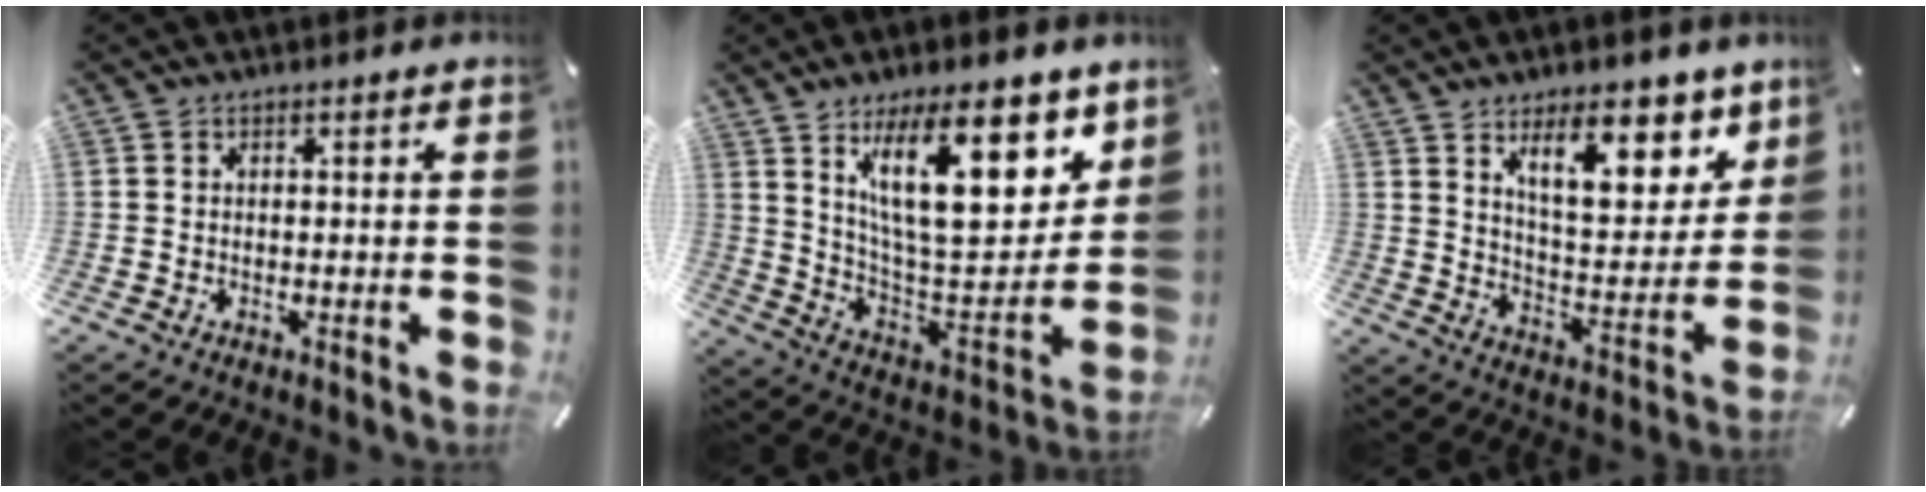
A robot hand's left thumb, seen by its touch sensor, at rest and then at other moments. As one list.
[{"total": 25.1, "force": [12.6, 10.5, 19.0], "torque": [-0.295, -0.067, 0.207]}, {"total": 16.5, "force": [10.2, 7.3, 10.6], "torque": [-0.145, -0.059, 0.170]}]